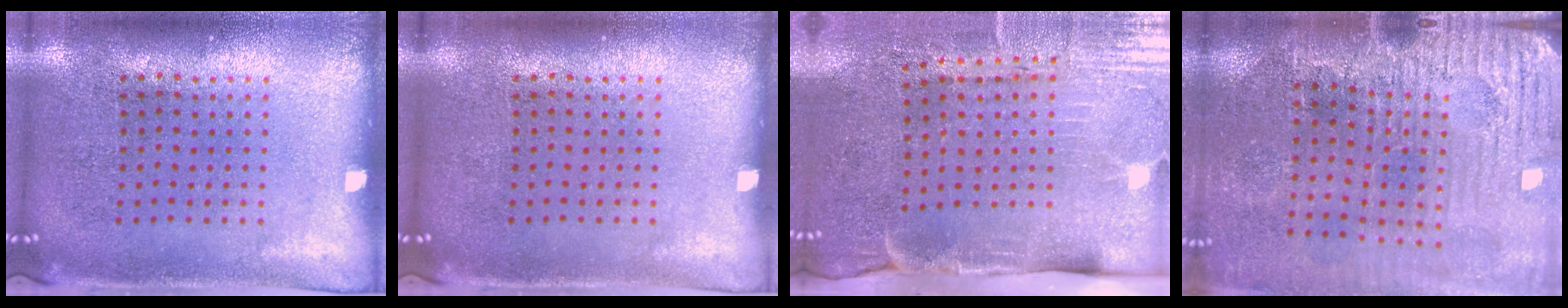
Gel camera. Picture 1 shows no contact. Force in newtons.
{"total": 0.0}
{"total": 4.6, "press": 3.8, "slide": 2.6}
{"total": 3.6, "press": 3.5, "slide": 0.9}